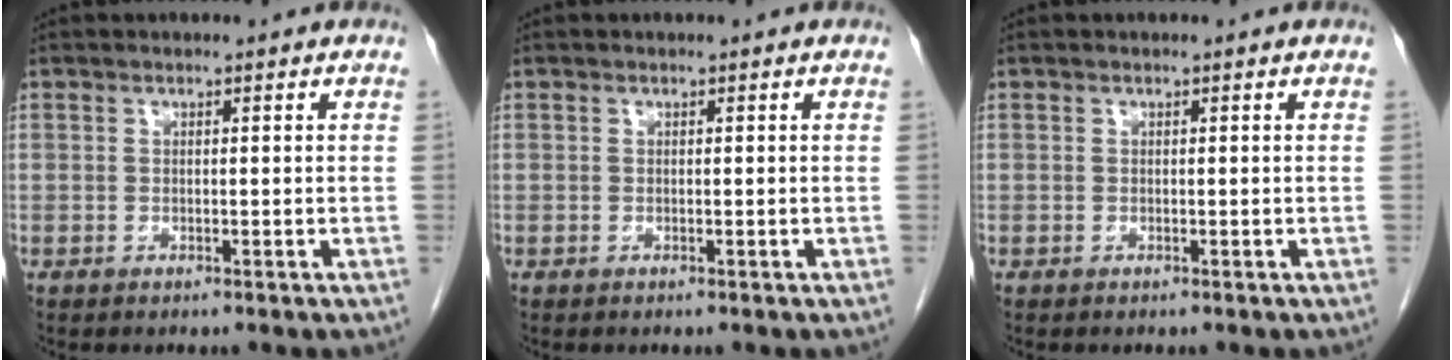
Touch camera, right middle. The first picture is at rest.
{"total": 0.0}
{"total": 0.0}